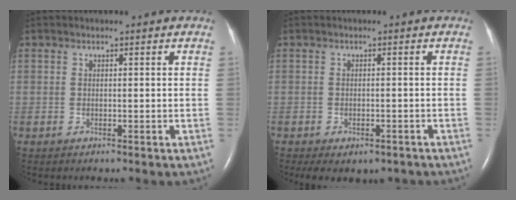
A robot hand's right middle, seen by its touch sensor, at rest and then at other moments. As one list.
[{"total": 5.3, "force": [-3.7, 2.8, 2.4], "torque": [-0.030, 0.001, -0.045]}]